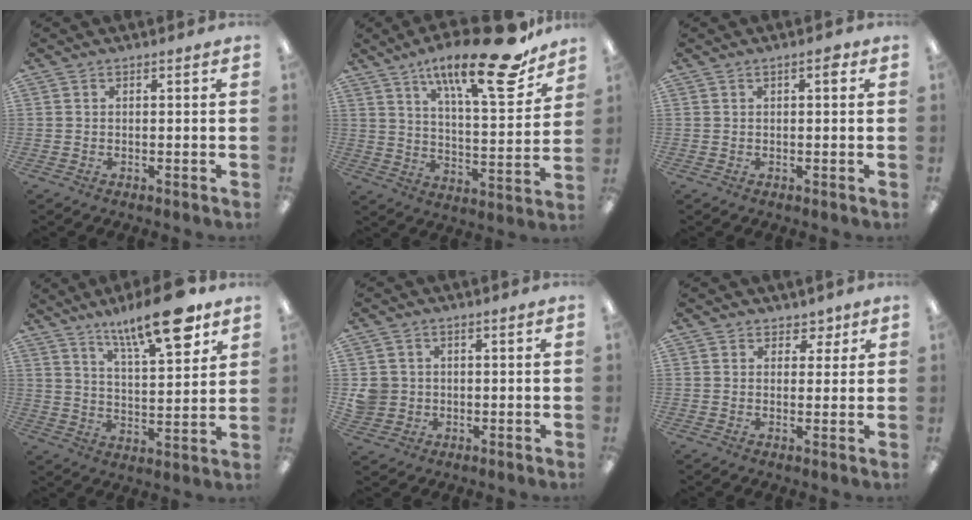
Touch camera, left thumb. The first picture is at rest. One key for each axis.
{"total": 22.4, "fx": 15.0, "fy": 5.9, "fz": 15.5, "tx": -0.234, "ty": -0.093, "tz": 0.238}
{"total": 1.8, "fx": 0.8, "fy": 0.7, "fz": 1.5, "tx": -0.015, "ty": -0.002, "tz": 0.009}
{"total": 16.5, "fx": 11.5, "fy": 4.6, "fz": 10.9, "tx": -0.163, "ty": -0.060, "tz": 0.182}
{"total": 4.8, "fx": 0.3, "fy": 4.7, "fz": 1.0, "tx": -0.027, "ty": 0.007, "tz": 0.007}
{"total": 3.8, "fx": 2.3, "fy": 2.8, "fz": 0.8, "tx": 0.000, "ty": -0.012, "tz": 0.039}